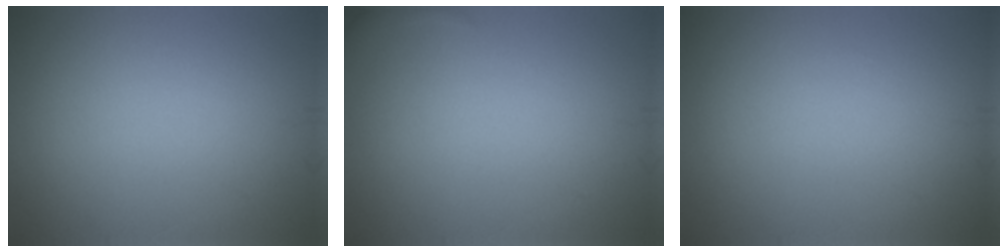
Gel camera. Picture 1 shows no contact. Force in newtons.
{"total": 1.1, "press": 1.1, "slide": 0.1}
{"total": 0.0}